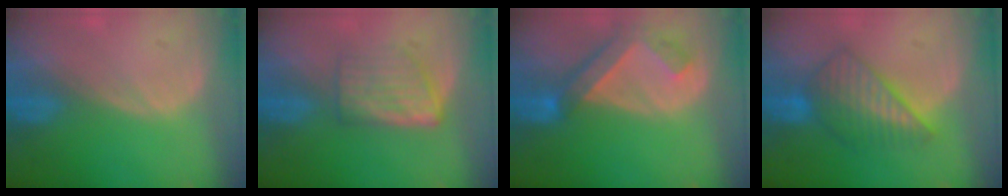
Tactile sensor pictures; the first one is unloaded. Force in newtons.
{"total": 6.1, "press": 5.4, "slide": 2.7}
{"total": 6.4, "press": 5.8, "slide": 2.8}
{"total": 7.1, "press": 6.8, "slide": 1.9}